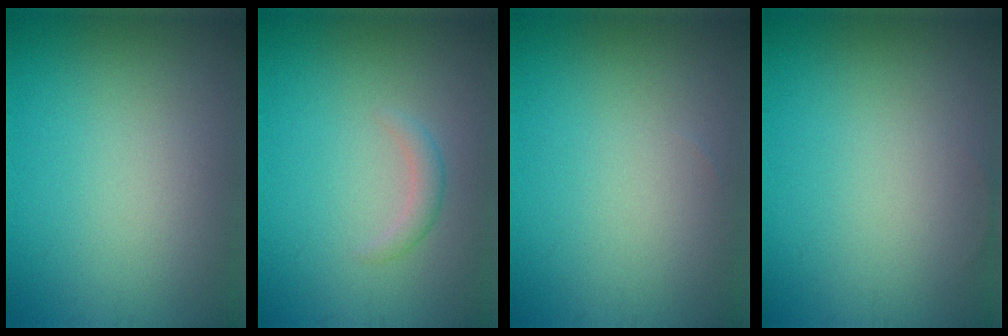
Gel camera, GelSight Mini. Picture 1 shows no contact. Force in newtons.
{"total": 1.3, "press": 1.3, "slide": 0.1}
{"total": 0.0}
{"total": 0.0}